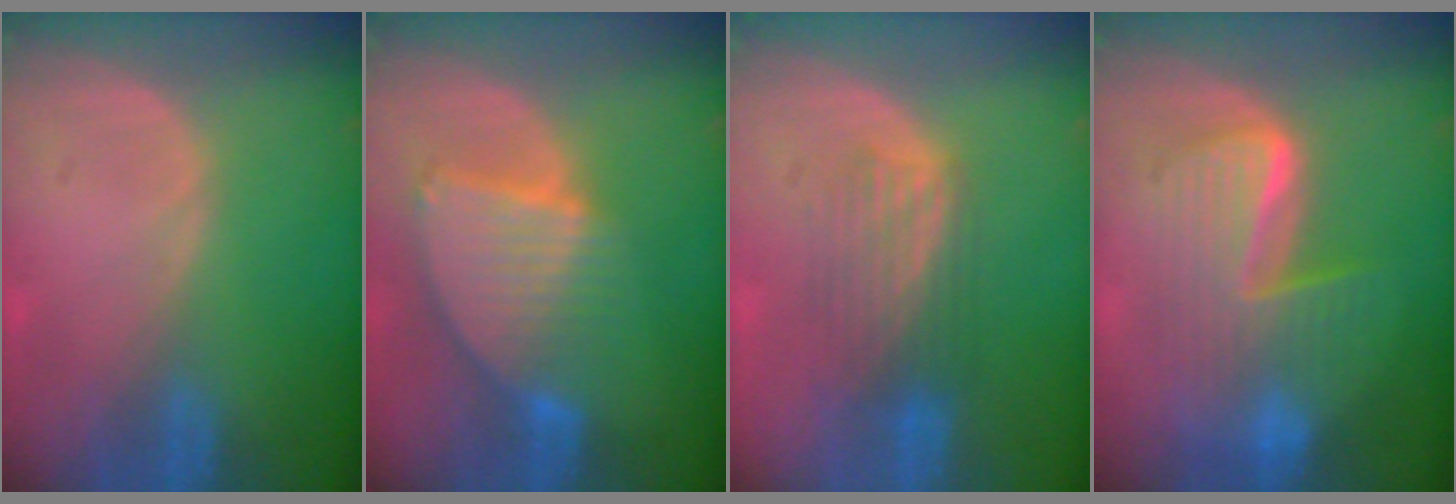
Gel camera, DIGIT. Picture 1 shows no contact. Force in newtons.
{"total": 8.6, "press": 7.5, "slide": 4.2}
{"total": 5.2, "press": 5.1, "slide": 0.3}
{"total": 9.3, "press": 9.2, "slide": 0.7}